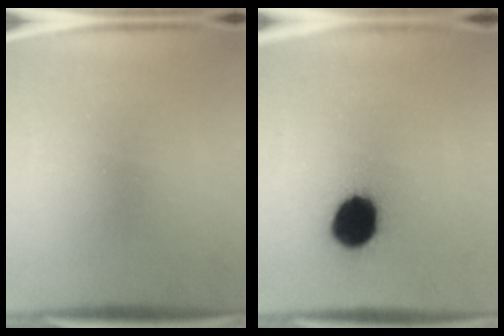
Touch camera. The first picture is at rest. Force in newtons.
{"total": 13.2}